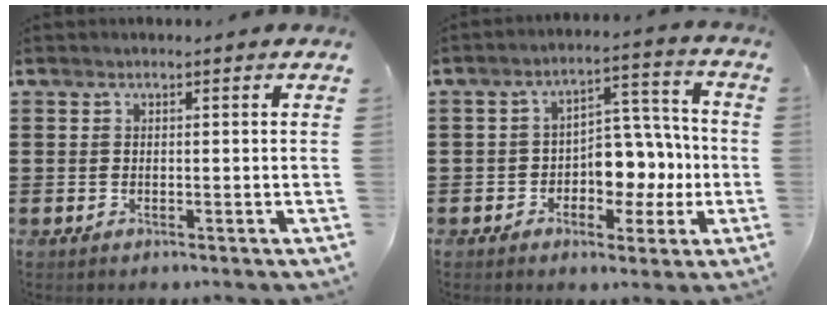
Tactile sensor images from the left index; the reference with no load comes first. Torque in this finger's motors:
{"motor_torque": [1.51, 0.45, 0.28, 0.08]}